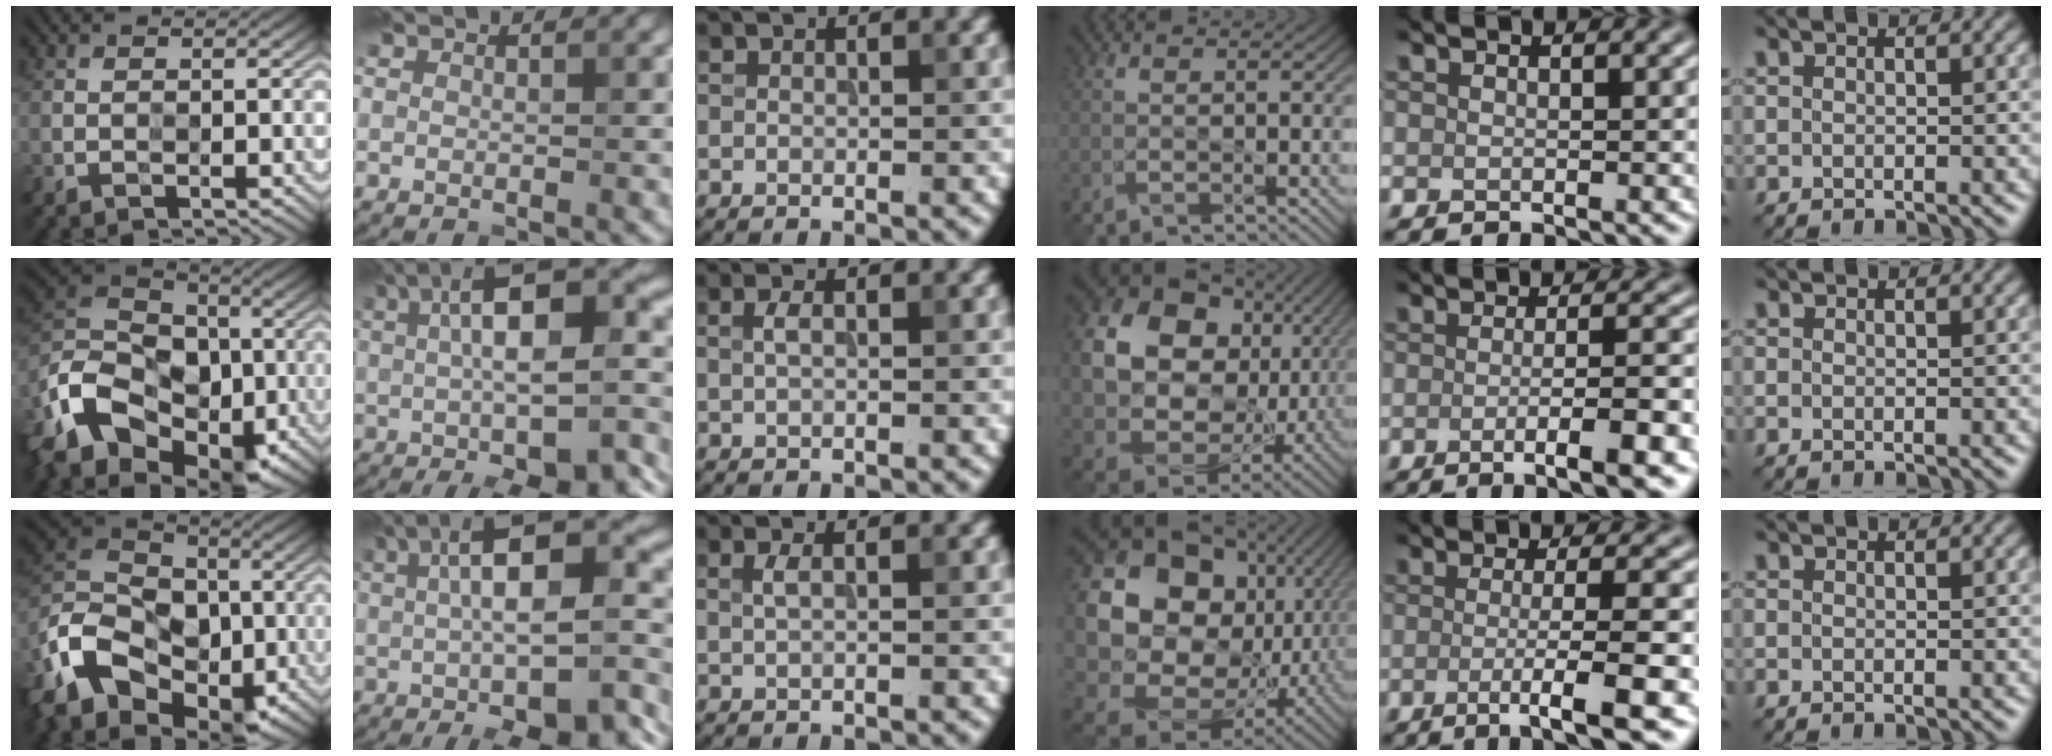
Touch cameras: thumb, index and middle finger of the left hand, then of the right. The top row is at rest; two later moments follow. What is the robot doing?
{"motion": "wipe", "object": "glasses"}